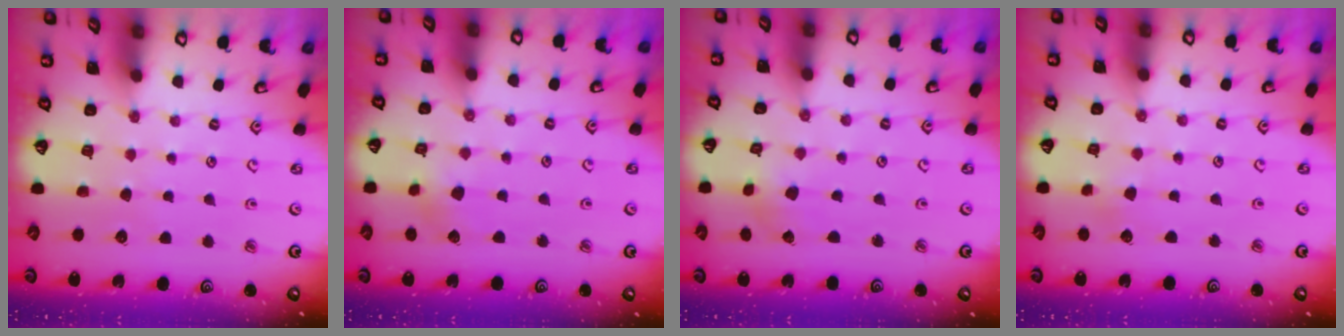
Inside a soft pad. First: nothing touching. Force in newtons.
{"total": 3.5, "press": 3.5, "slide": 0.4}
{"total": 2.6, "press": 2.6, "slide": 0.4}
{"total": 1.7, "press": 1.7, "slide": 0.1}